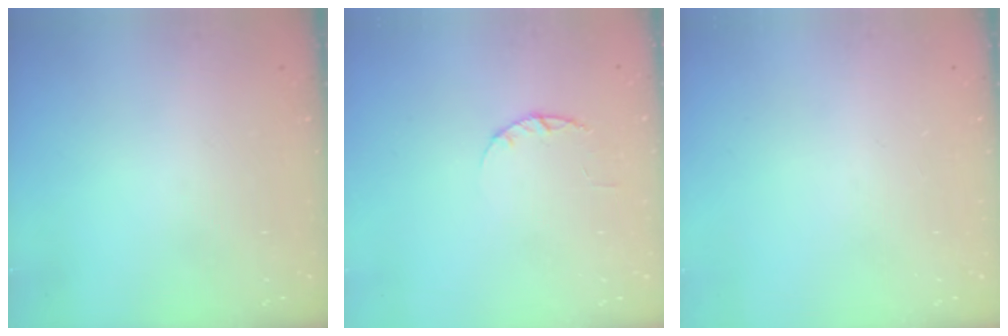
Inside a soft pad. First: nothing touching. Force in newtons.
{"total": 2.4, "press": 2.3, "slide": 0.4}
{"total": 0.0}